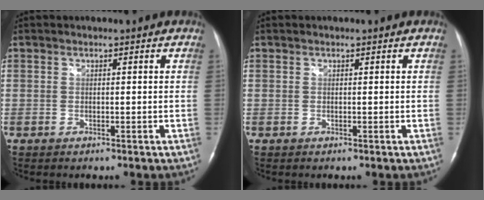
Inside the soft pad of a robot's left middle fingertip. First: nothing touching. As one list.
[{"total": 0.0}]